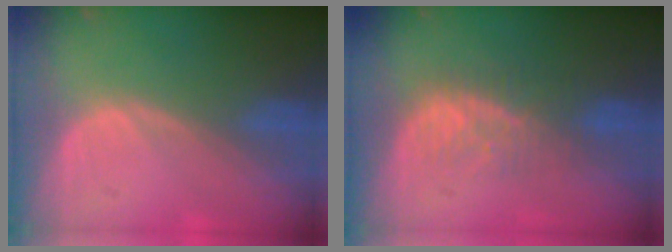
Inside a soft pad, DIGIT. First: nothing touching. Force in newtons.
{"total": 5.4, "press": 5.1, "slide": 1.6}